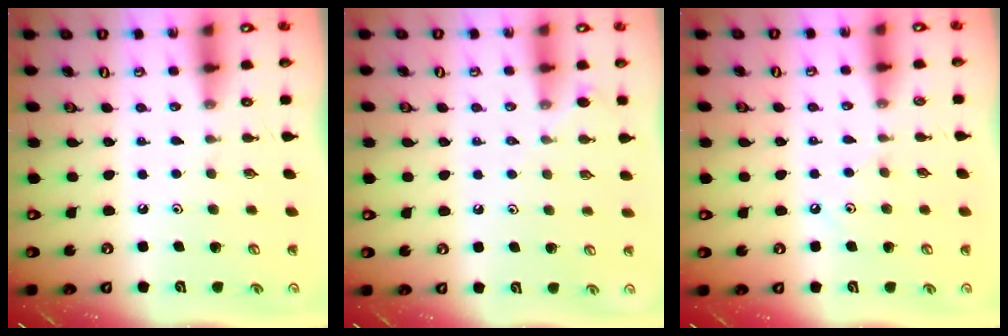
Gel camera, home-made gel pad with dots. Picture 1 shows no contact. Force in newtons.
{"total": 3.6, "press": 3.6, "slide": 0.7}
{"total": 4.2, "press": 4.2, "slide": 0.7}